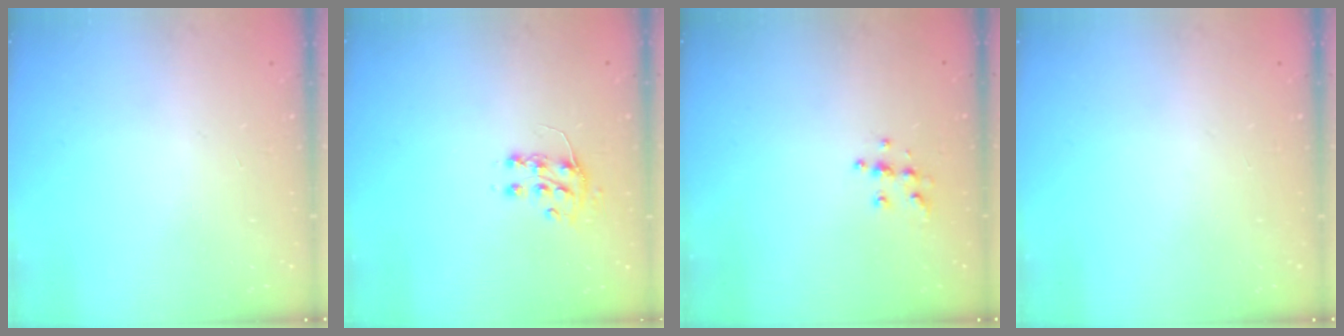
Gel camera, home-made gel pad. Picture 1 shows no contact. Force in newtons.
{"total": 7.3, "press": 7.3, "slide": 0.4}
{"total": 5.9, "press": 5.9, "slide": 0.2}
{"total": 0.0}